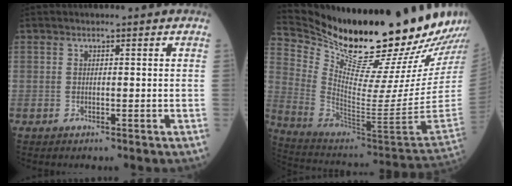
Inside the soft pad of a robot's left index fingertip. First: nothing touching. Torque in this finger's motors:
{"motor_torque": [1.02, -1.12, 0.10, 0.00]}